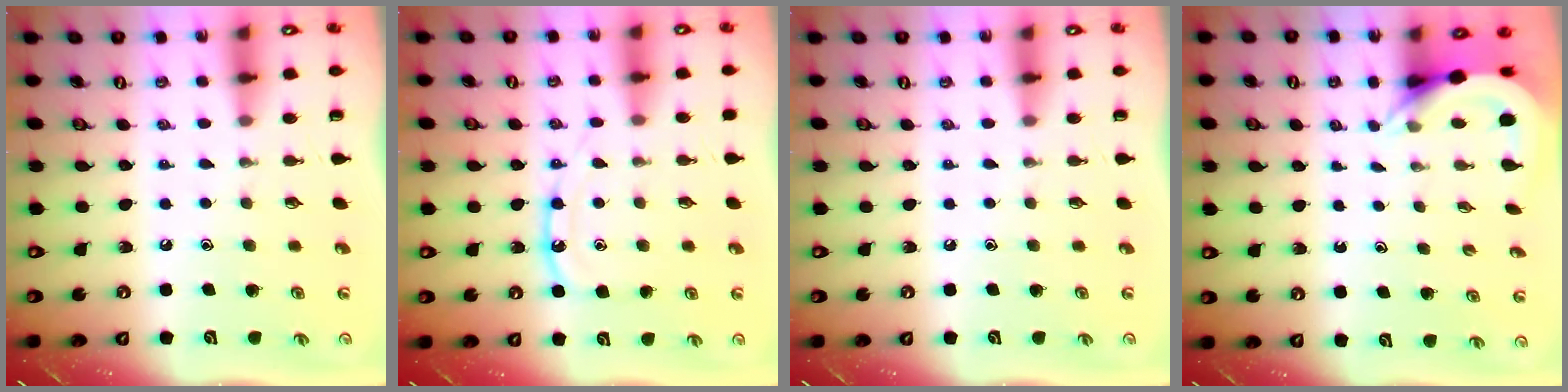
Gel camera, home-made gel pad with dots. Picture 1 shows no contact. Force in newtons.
{"total": 10.5, "press": 10.4, "slide": 0.9}
{"total": 0.0}
{"total": 5.4, "press": 5.4, "slide": 0.4}